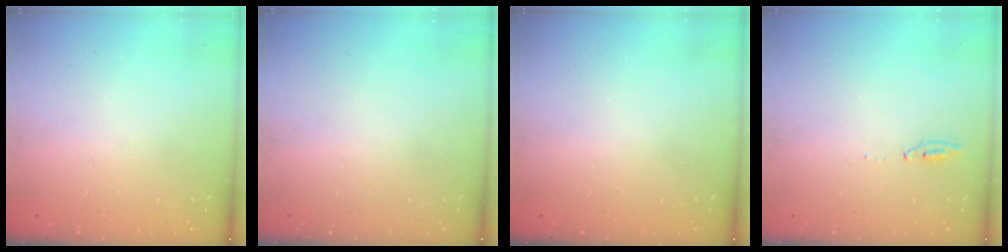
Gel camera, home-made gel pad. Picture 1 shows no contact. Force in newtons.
{"total": 0.0}
{"total": 0.0}
{"total": 4.3, "press": 4.1, "slide": 1.3}